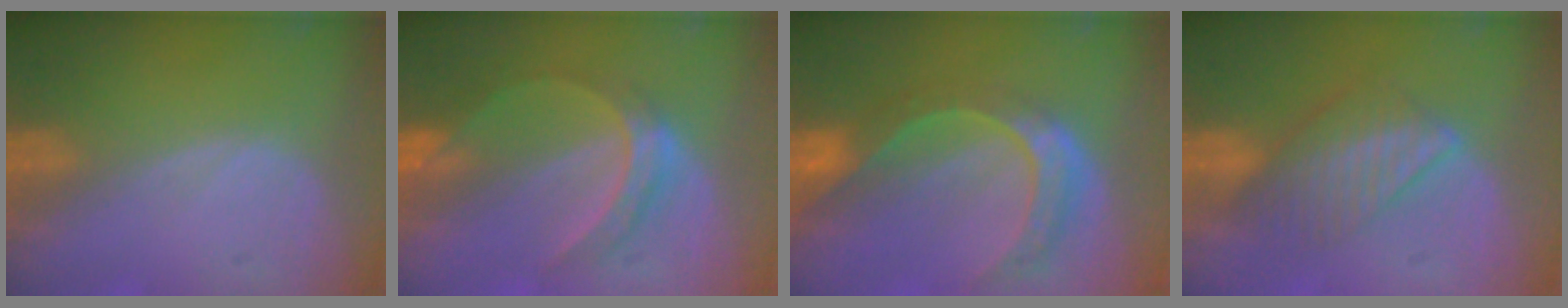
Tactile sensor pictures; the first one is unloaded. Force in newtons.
{"total": 5.4, "press": 5.3, "slide": 0.6}
{"total": 8.7, "press": 7.3, "slide": 4.7}
{"total": 6.5, "press": 6.1, "slide": 2.4}